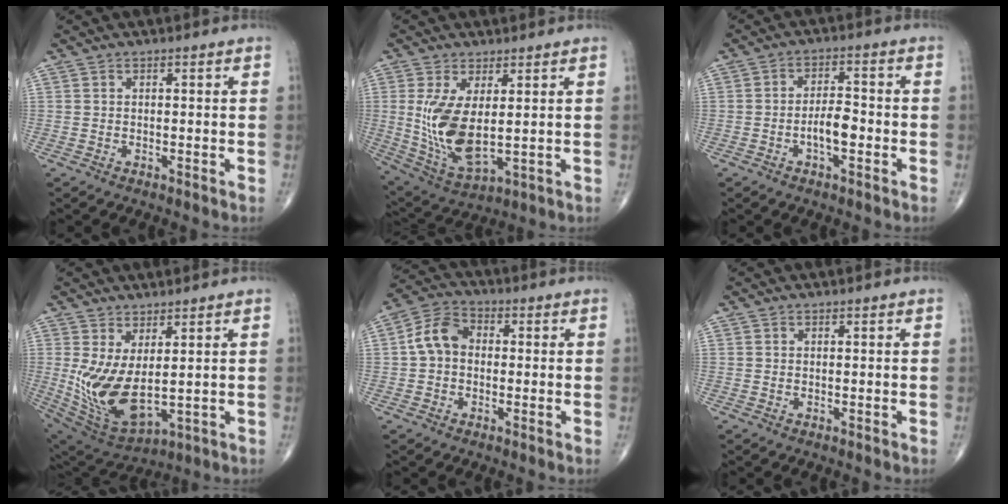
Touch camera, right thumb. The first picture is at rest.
{"total": 12.1, "force": [1.2, 5.2, 10.8], "torque": [-0.220, -0.023, 0.042]}
{"total": 5.4, "force": [-1.8, 2.3, 4.6], "torque": [-0.071, 0.017, -0.032]}
{"total": 13.2, "force": [1.2, 6.1, 11.6], "torque": [-0.228, -0.030, 0.049]}
{"total": 7.3, "force": [0.0, 5.5, 4.7], "torque": [-0.079, 0.025, -0.013]}
{"total": 0.0}